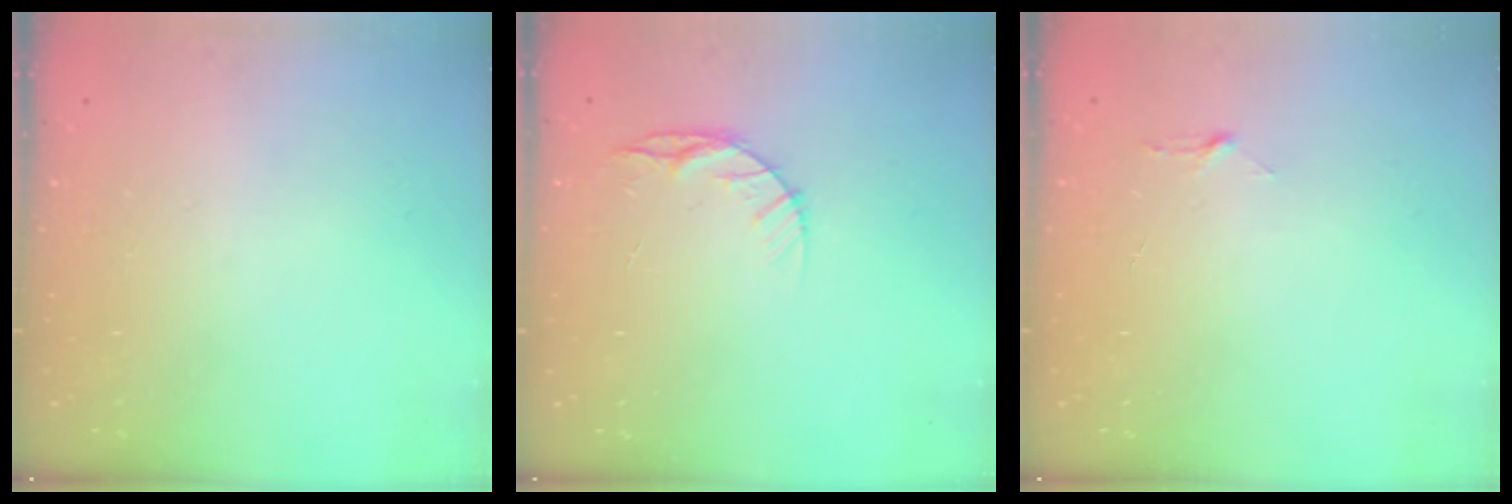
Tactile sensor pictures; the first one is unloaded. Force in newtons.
{"total": 6.1, "press": 6.0, "slide": 0.6}
{"total": 2.9, "press": 2.9, "slide": 0.3}